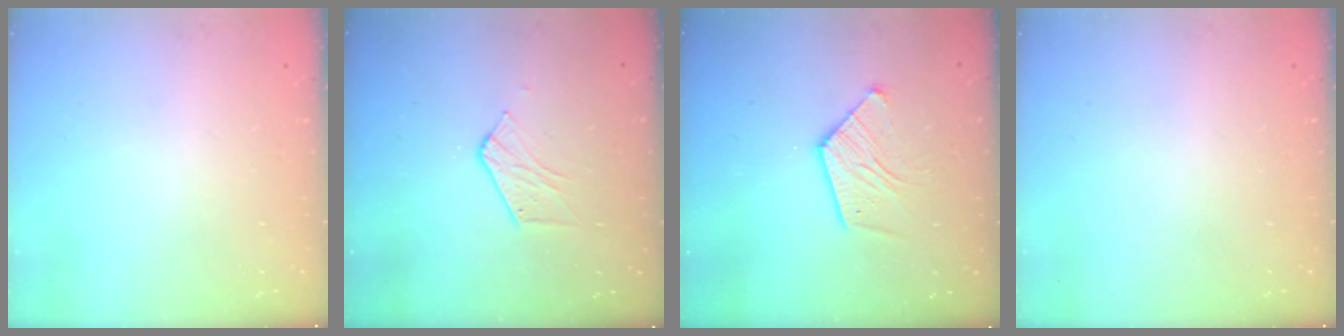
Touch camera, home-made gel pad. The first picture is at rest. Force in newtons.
{"total": 5.8, "press": 5.8, "slide": 0.5}
{"total": 10.7, "press": 10.7, "slide": 1.1}
{"total": 0.0}